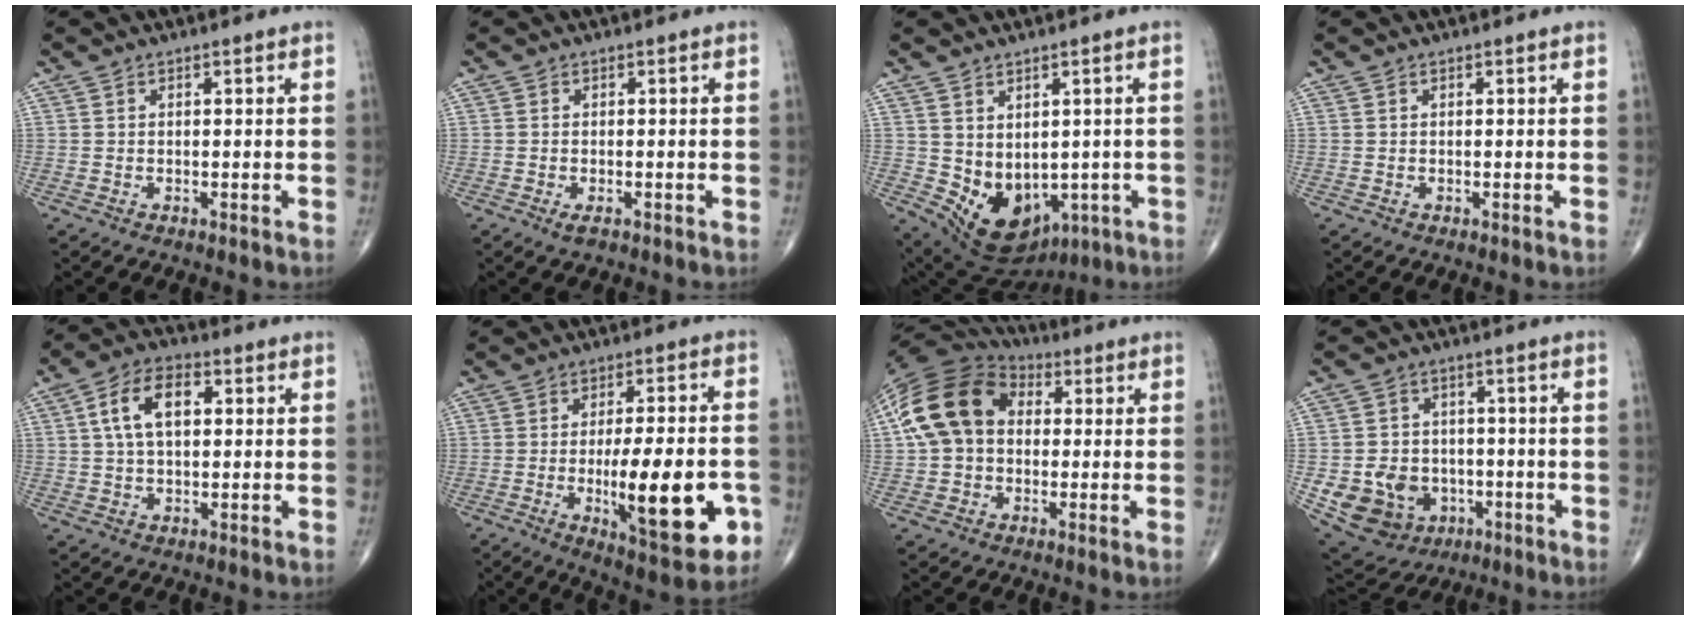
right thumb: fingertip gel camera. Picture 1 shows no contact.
{"total": 1.5, "force": [-0.8, 0.7, 1.1], "torque": [-0.018, 0.001, -0.016]}
{"total": 11.8, "force": [-1.8, 8.6, 7.9], "torque": [-0.093, -0.004, 0.008]}
{"total": 0.0}
{"total": 9.7, "force": [2.1, 5.6, 7.7], "torque": [-0.132, 0.018, 0.034]}
{"total": 18.6, "force": [-4.9, 5.5, 17.1], "torque": [-0.248, 0.003, -0.059]}
{"total": 16.0, "force": [2.1, 11.9, 10.5], "torque": [-0.198, 0.037, 0.029]}
{"total": 13.3, "force": [-3.3, 11.3, 6.3], "torque": [-0.091, 0.017, -0.038]}